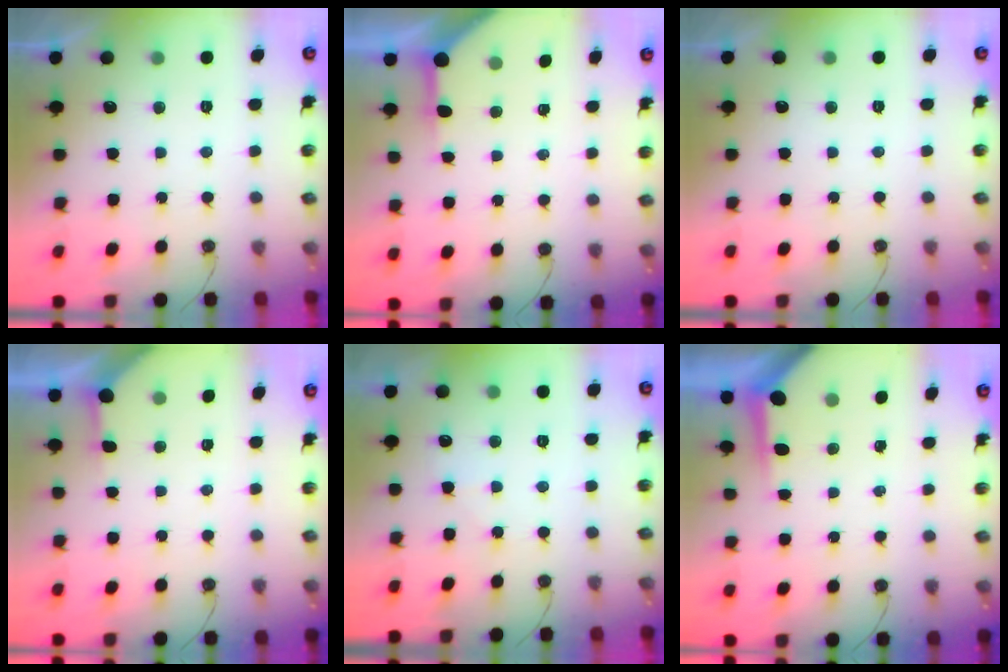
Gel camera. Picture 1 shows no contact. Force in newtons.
{"total": 4.5, "press": 4.5, "slide": 0.4}
{"total": 0.0}
{"total": 2.1, "press": 2.1, "slide": 0.3}
{"total": 4.2, "press": 4.2, "slide": 0.4}
{"total": 4.0, "press": 4.0, "slide": 0.4}